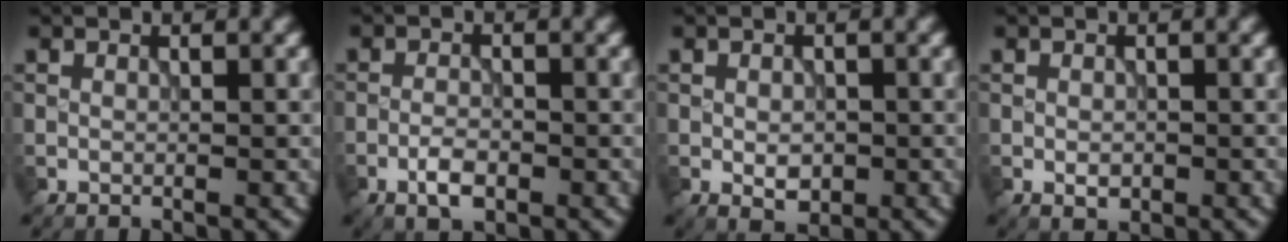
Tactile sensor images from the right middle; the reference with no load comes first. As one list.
[{"total": 2.4, "force": [-1.2, 1.0, 1.8], "torque": [-0.032, 0.001, -0.027]}, {"total": 2.5, "force": [-0.6, 1.5, 1.8], "torque": [-0.031, -0.003, -0.008]}, {"total": 1.3, "force": [-0.4, 0.8, 0.9], "torque": [-0.014, -0.001, -0.007]}]